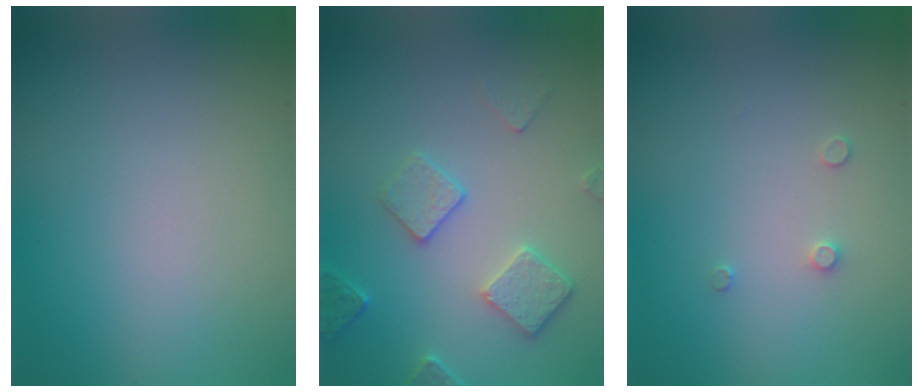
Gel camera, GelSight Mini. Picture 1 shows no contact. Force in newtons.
{"total": 3.7, "press": 3.1, "slide": 1.9}
{"total": 0.8, "press": 0.8, "slide": 0.0}